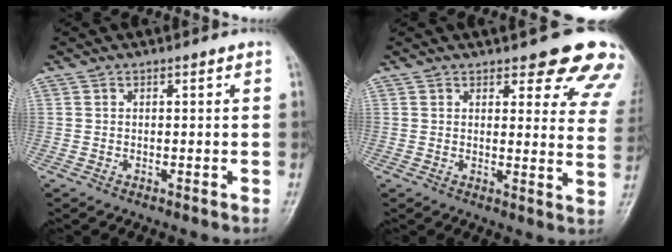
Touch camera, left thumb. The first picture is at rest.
{"total": 13.9, "force": [11.0, 4.5, 7.2], "torque": [-0.032, -0.058, 0.104]}